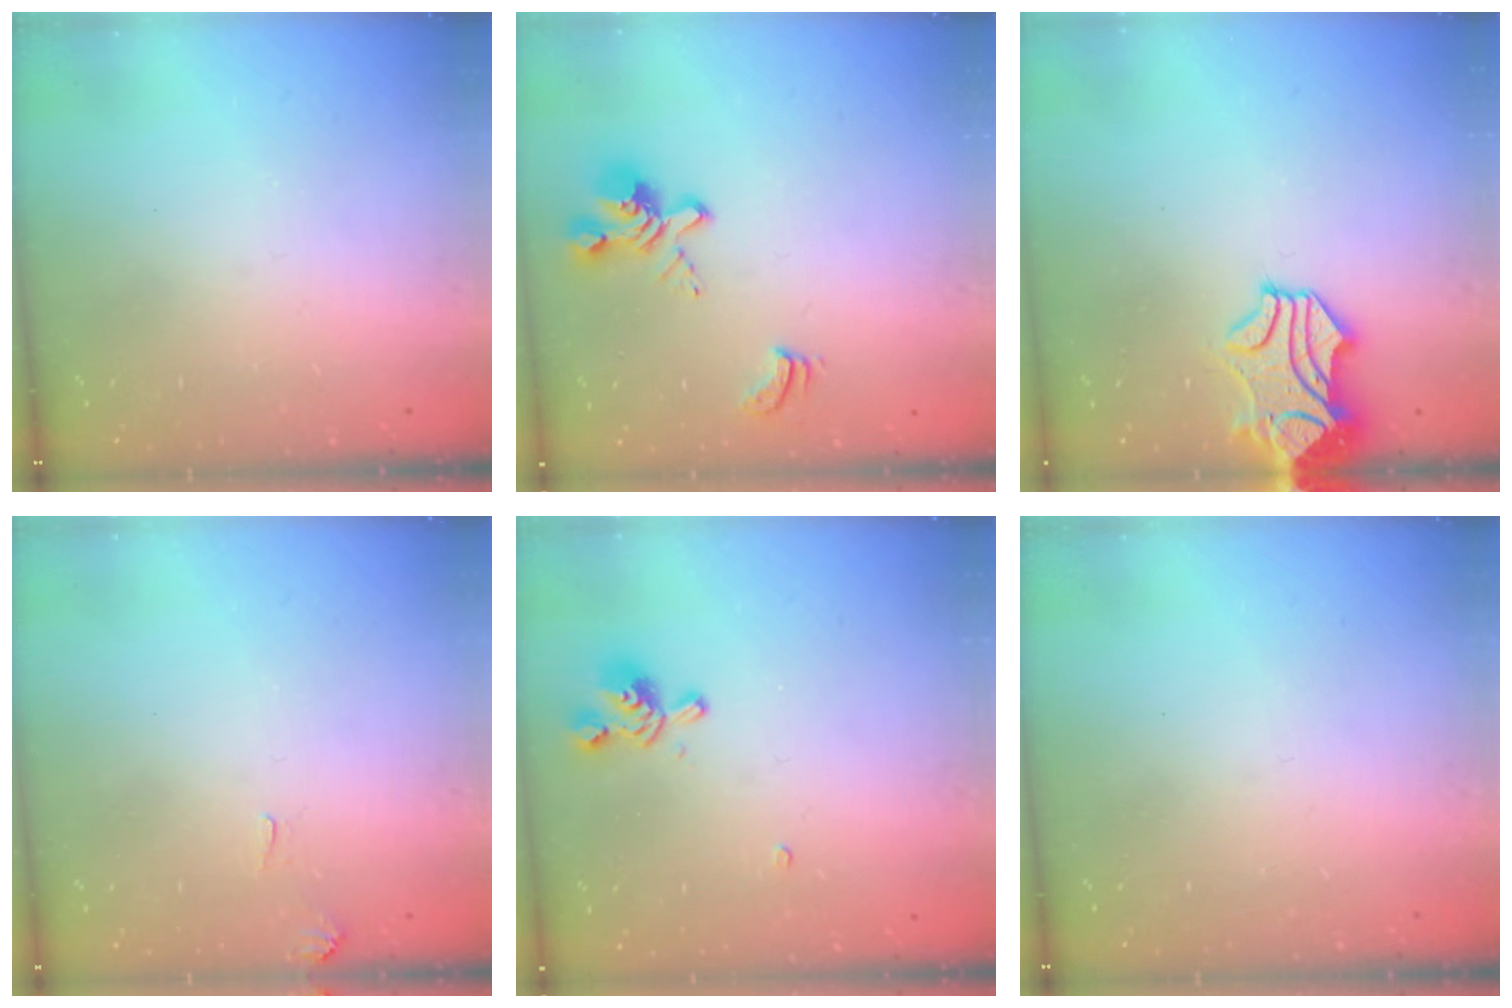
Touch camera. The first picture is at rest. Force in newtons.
{"total": 4.0, "press": 3.7, "slide": 1.6}
{"total": 1.9, "press": 1.4, "slide": 1.3}
{"total": 2.0, "press": 2.0, "slide": 0.3}
{"total": 1.1, "press": 0.1, "slide": 1.1}
{"total": 0.0}